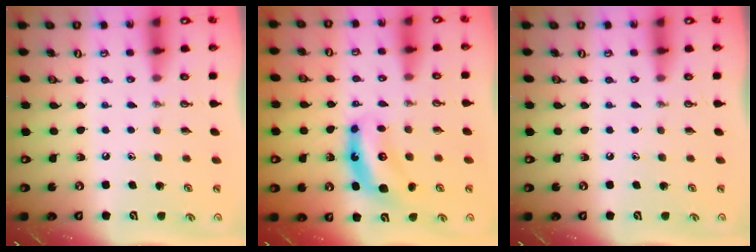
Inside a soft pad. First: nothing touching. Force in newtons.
{"total": 6.7, "press": 6.7, "slide": 0.4}
{"total": 0.0}